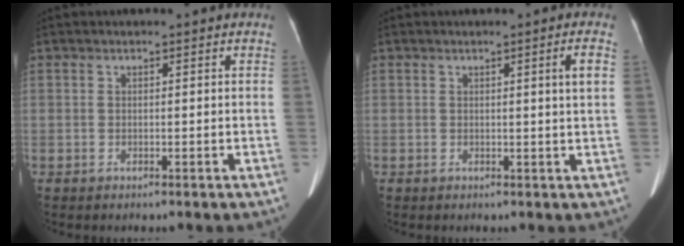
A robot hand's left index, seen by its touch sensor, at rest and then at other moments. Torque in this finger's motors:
{"motor_torque": [0.41, -0.21, 0.14, 0.07]}